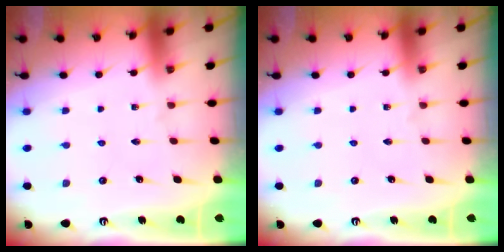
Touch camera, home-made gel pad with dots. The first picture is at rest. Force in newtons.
{"total": 0.0}